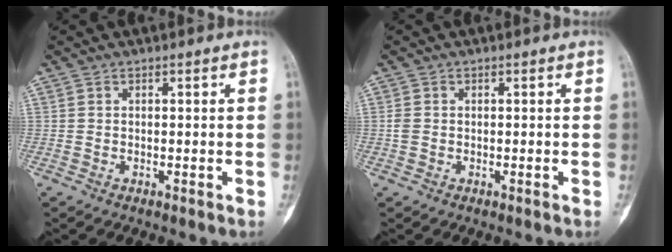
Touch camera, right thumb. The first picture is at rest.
{"total": 1.4, "force": [-0.2, 1.1, 0.9], "torque": [-0.022, 0.001, -0.005]}